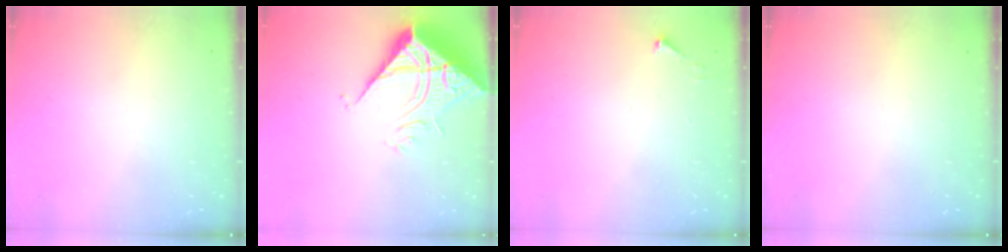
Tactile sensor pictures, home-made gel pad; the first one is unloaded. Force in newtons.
{"total": 10.7, "press": 10.6, "slide": 1.0}
{"total": 2.5, "press": 2.5, "slide": 0.3}
{"total": 0.0}